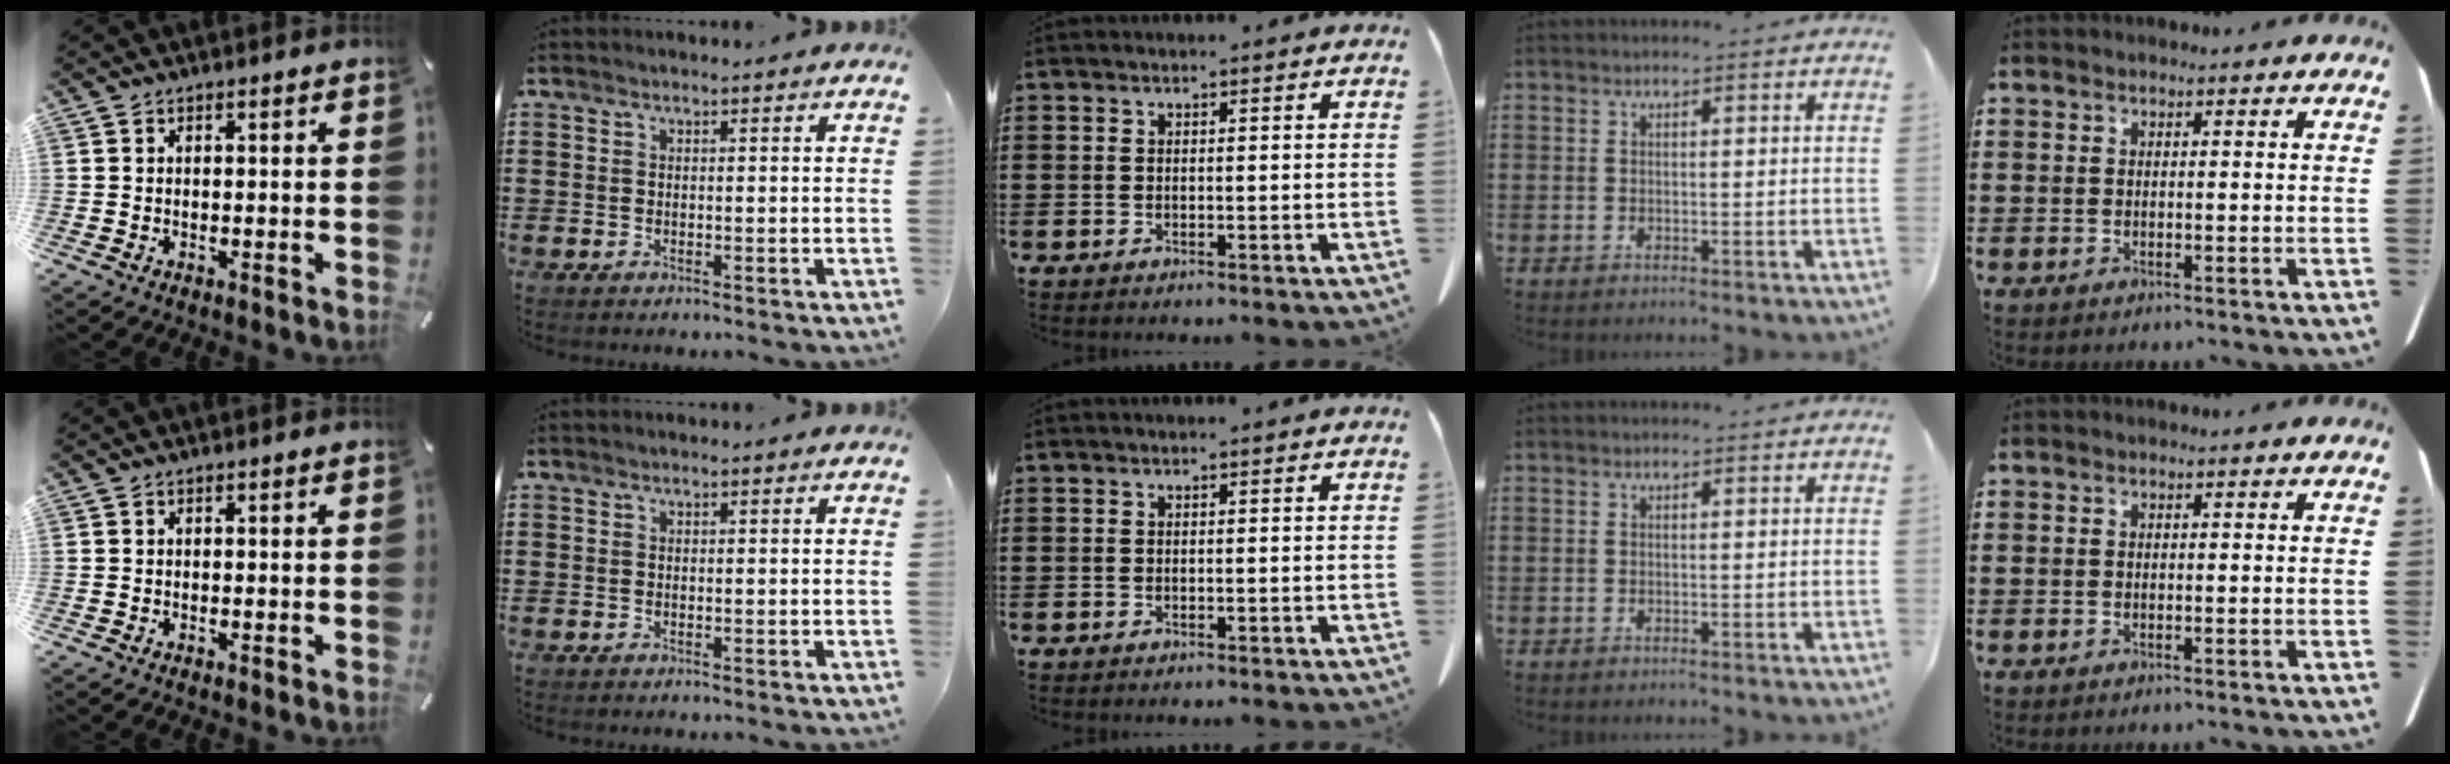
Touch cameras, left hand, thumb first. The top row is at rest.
{}